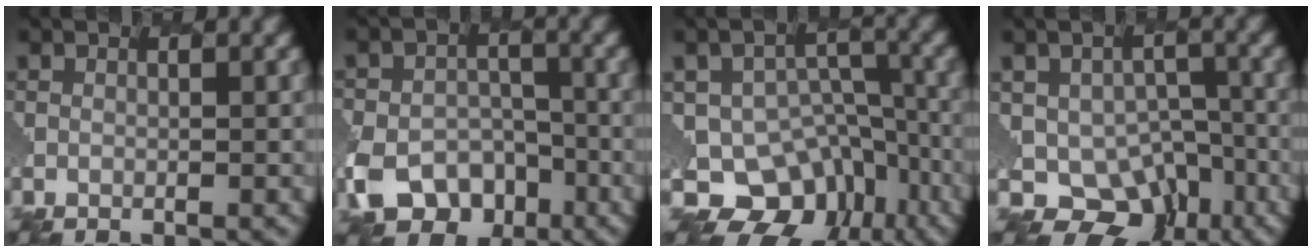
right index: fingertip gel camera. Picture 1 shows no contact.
{"total": 7.1, "force": [-3.9, 5.2, 2.8], "torque": [-0.058, -0.017, -0.067]}
{"total": 8.7, "force": [-4.5, 6.5, 3.7], "torque": [-0.057, -0.011, -0.069]}
{"total": 7.9, "force": [-3.3, 6.1, 3.8], "torque": [-0.064, -0.022, -0.040]}